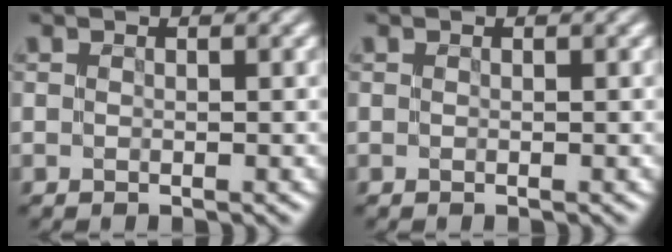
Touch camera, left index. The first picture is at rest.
{"total": 0.0}